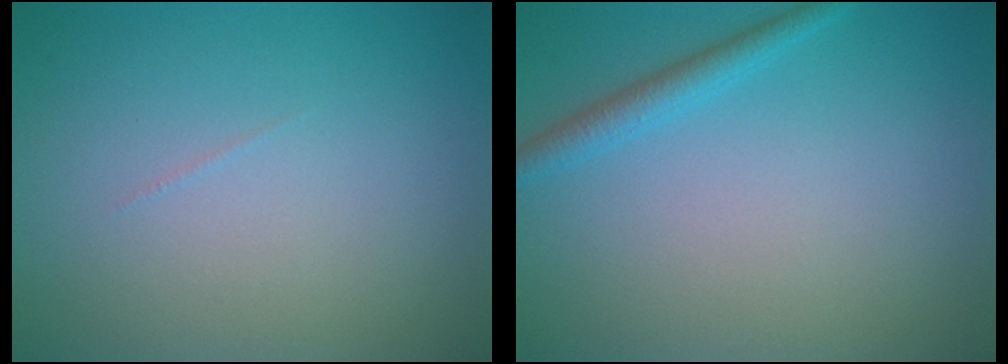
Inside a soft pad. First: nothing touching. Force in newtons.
{"total": 1.9, "press": 1.9, "slide": 0.1}